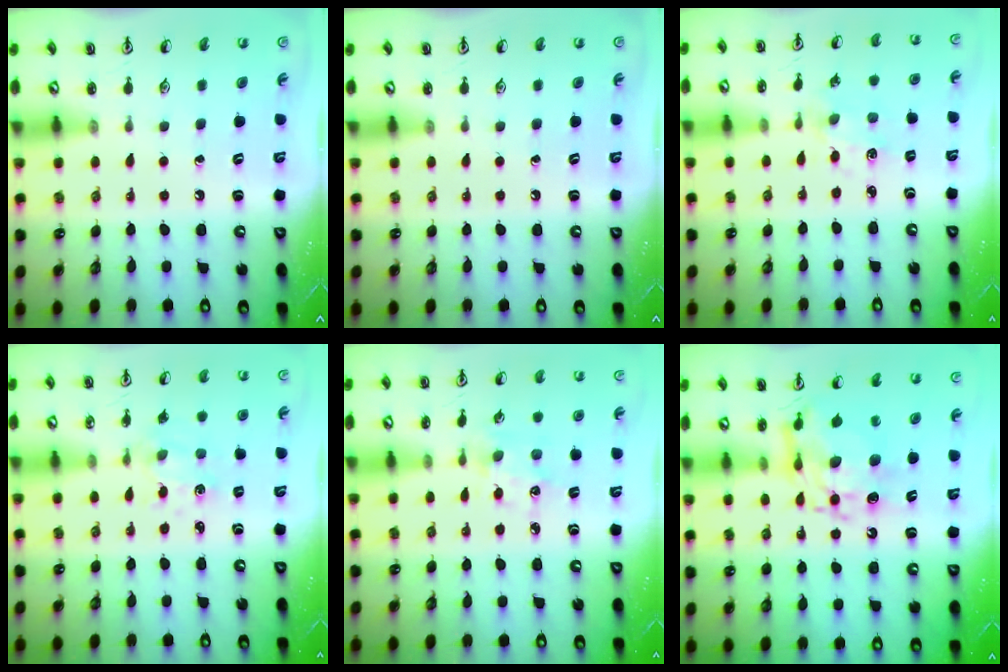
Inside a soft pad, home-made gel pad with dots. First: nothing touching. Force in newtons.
{"total": 0.0}
{"total": 2.0, "press": 2.0, "slide": 0.3}
{"total": 2.0, "press": 2.0, "slide": 0.2}
{"total": 2.5, "press": 2.4, "slide": 0.6}
{"total": 12.1, "press": 12.1, "slide": 1.1}